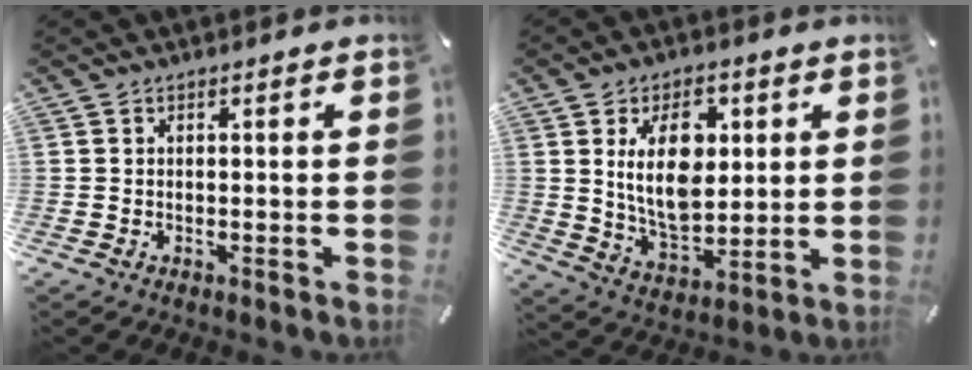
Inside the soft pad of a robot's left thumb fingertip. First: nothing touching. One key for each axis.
{"total": 14.8, "fx": 3.7, "fy": 9.6, "fz": 10.6, "tx": -0.205, "ty": -0.003, "tz": 0.059}